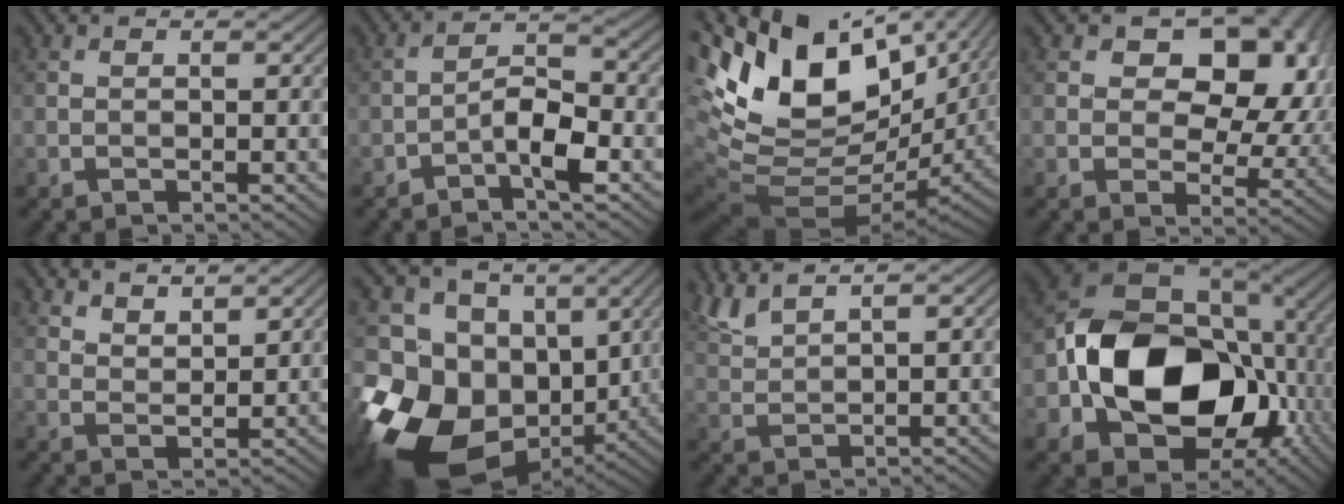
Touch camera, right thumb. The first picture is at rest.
{"total": 5.3, "force": [-2.9, 1.7, 4.1], "torque": [-0.071, 0.014, -0.061]}
{"total": 18.2, "force": [6.4, 9.3, 14.3], "torque": [-0.279, -0.011, 0.146]}
{"total": 14.2, "force": [3.7, 9.6, 9.8], "torque": [-0.129, 0.017, 0.052]}
{"total": 4.4, "force": [3.7, 1.6, 1.7], "torque": [-0.041, -0.018, 0.089]}
{"total": 18.2, "force": [-3.2, 14.2, 10.9], "torque": [-0.253, -0.044, -0.025]}
{"total": 4.6, "force": [3.8, 0.8, 2.5], "torque": [-0.066, 0.011, 0.085]}
{"total": 18.1, "force": [-2.1, 13.4, 12.0], "torque": [-0.227, -0.030, -0.028]}